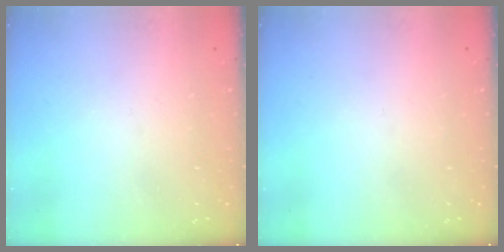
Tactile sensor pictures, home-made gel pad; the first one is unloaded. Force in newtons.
{"total": 0.0}